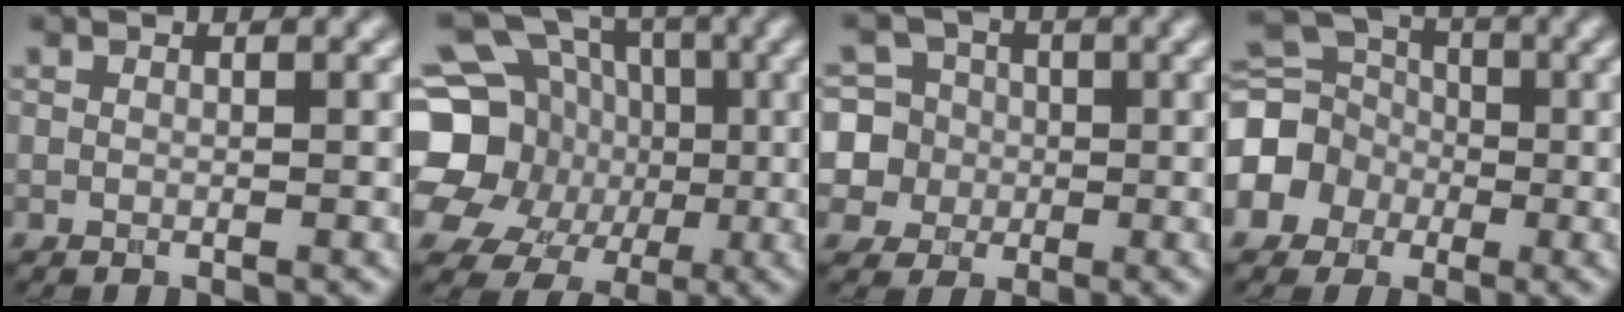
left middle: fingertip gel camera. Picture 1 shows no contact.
{"total": 19.4, "force": [-1.7, 17.8, 7.4], "torque": [-0.190, 0.000, -0.056]}
{"total": 7.6, "force": [0.7, 7.3, 1.9], "torque": [-0.048, 0.034, 0.007]}
{"total": 7.9, "force": [-1.6, 6.9, 3.5], "torque": [-0.077, 0.010, -0.064]}